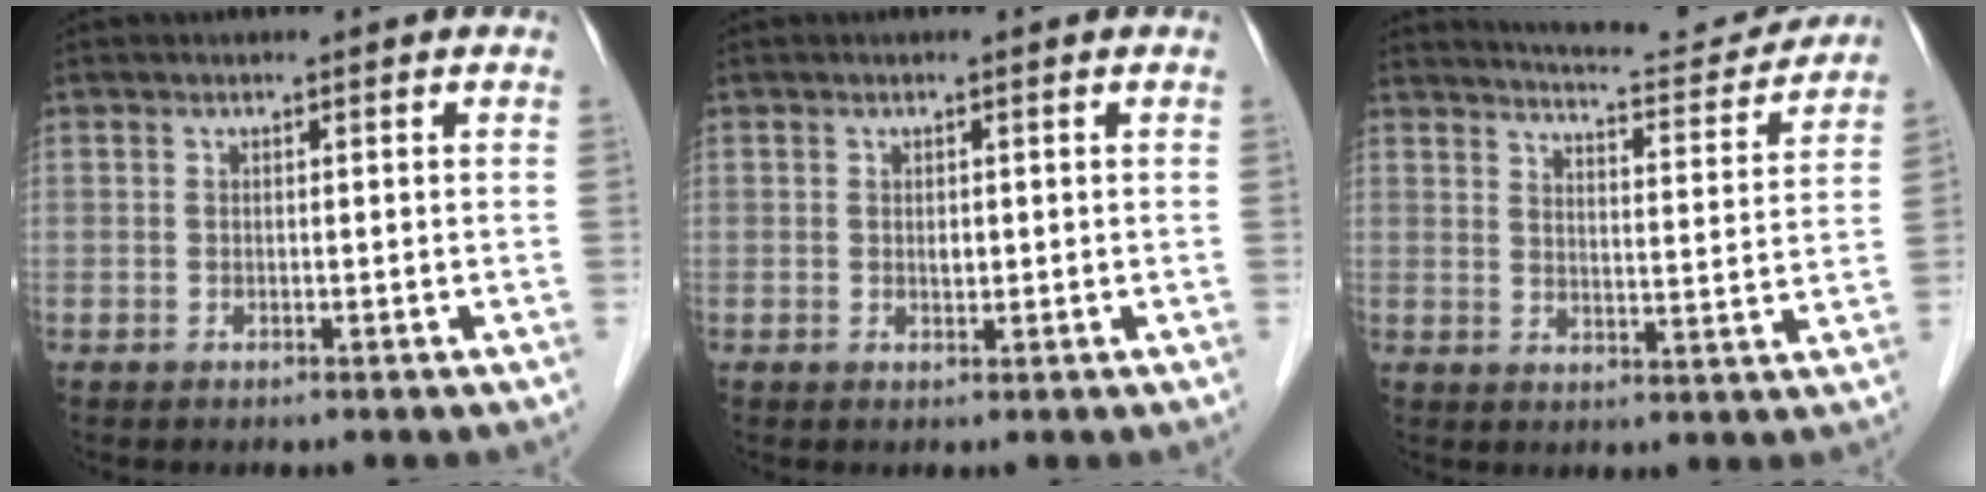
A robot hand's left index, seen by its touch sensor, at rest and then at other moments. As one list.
[{"total": 0.7, "force": [0.0, 0.5, 0.5], "torque": [-0.006, -0.003, -0.001]}, {"total": 13.5, "force": [13.1, 0.8, 3.4], "torque": [-0.054, -0.023, 0.168]}]